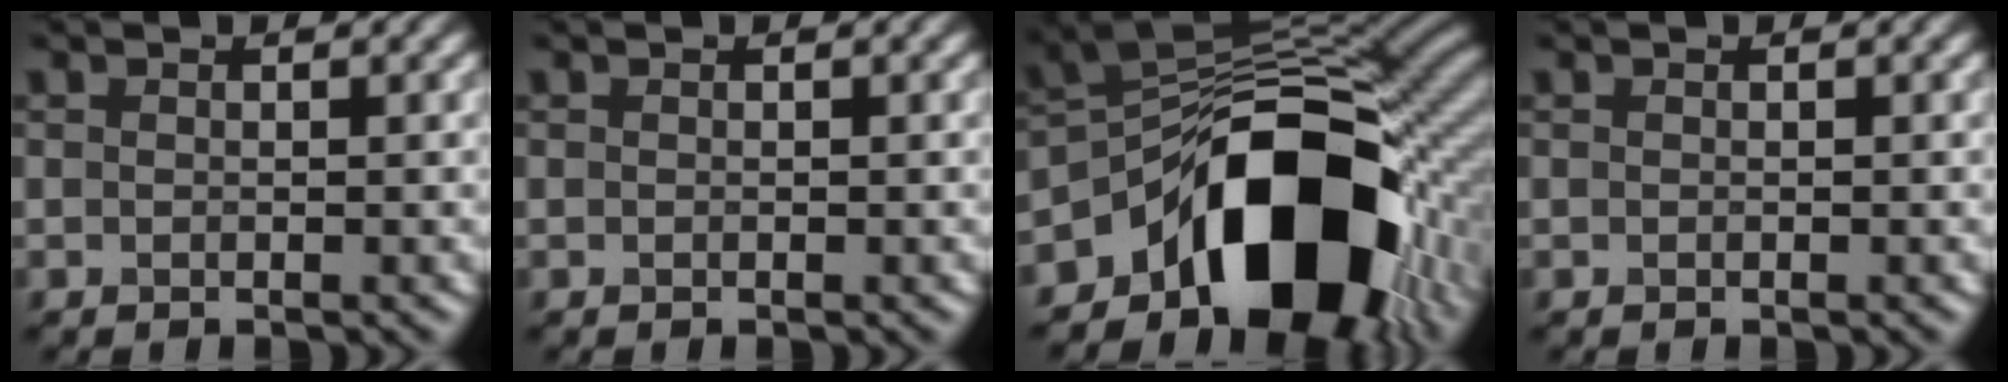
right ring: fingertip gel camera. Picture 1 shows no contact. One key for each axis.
{"total": 0.0}
{"total": 14.6, "fx": -7.2, "fy": 8.2, "fz": 9.7, "tx": -0.112, "ty": -0.002, "tz": -0.125}
{"total": 0.0}